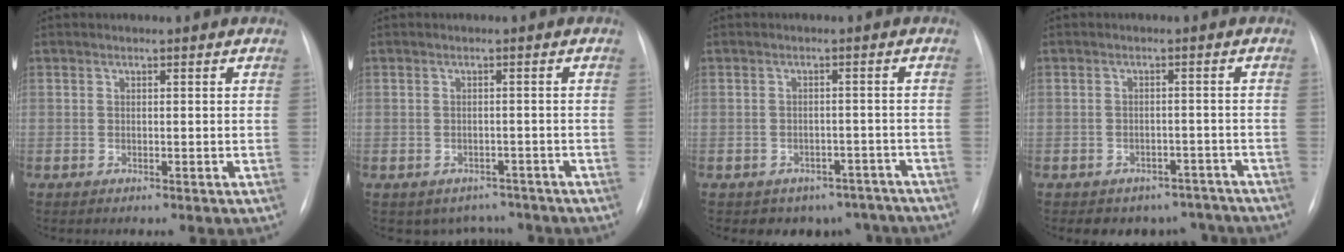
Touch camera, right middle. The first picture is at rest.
{"total": 4.6, "force": [-3.8, 2.7, 0.3], "torque": [0.007, 0.016, -0.044]}
{"total": 8.0, "force": [-6.3, 4.9, 0.7], "torque": [0.011, 0.024, -0.068]}
{"total": 7.4, "force": [-6.2, 4.0, 0.3], "torque": [0.018, 0.024, -0.070]}